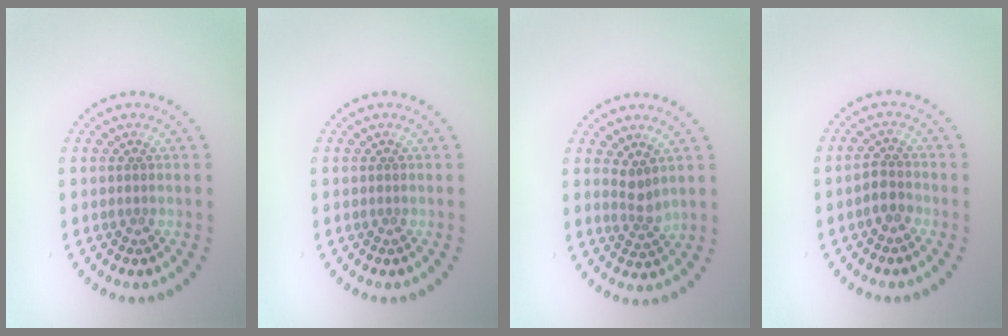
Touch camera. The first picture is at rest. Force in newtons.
{"total": 0.0}
{"total": 1.8, "press": 1.4, "slide": 1.1}
{"total": 1.8, "press": 1.5, "slide": 1.0}